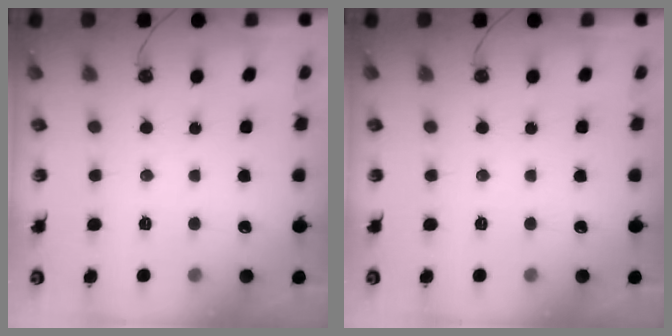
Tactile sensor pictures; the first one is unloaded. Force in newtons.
{"total": 0.0}